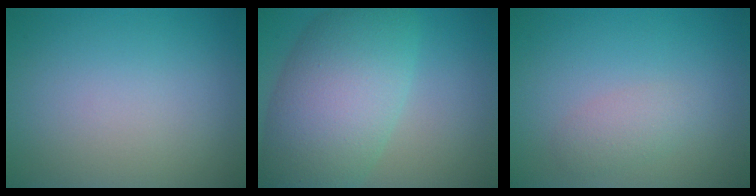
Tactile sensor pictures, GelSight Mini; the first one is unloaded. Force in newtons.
{"total": 10.0, "press": 10.0, "slide": 0.3}
{"total": 1.7, "press": 1.7, "slide": 0.0}